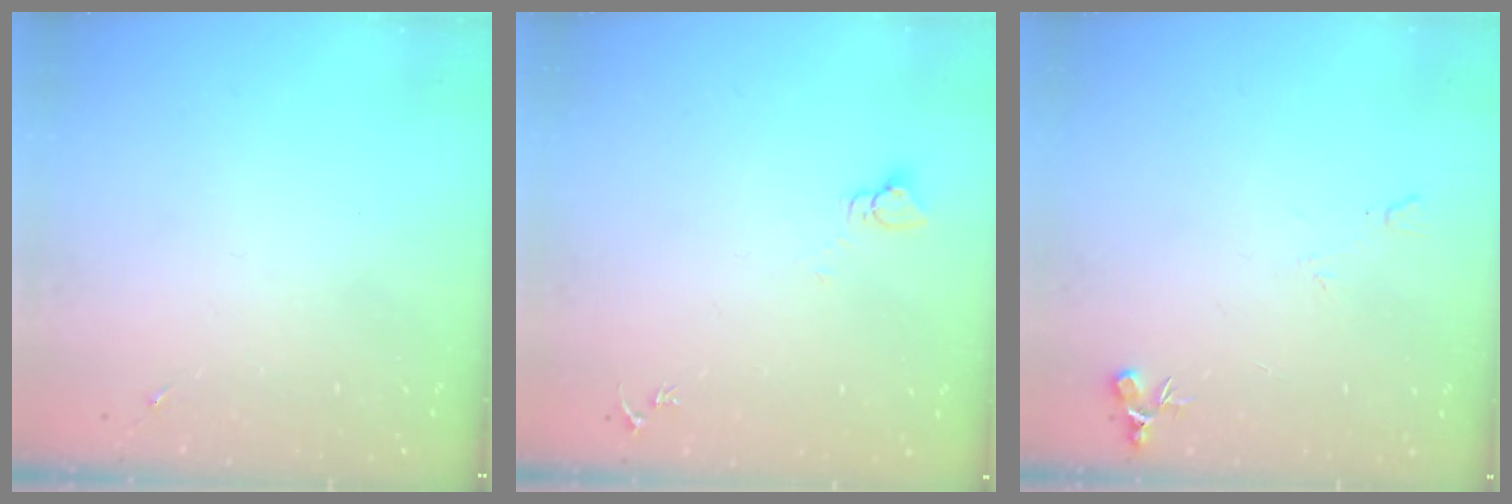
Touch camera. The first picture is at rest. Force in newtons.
{"total": 2.7, "press": 2.7, "slide": 0.2}
{"total": 6.9, "press": 6.9, "slide": 0.7}